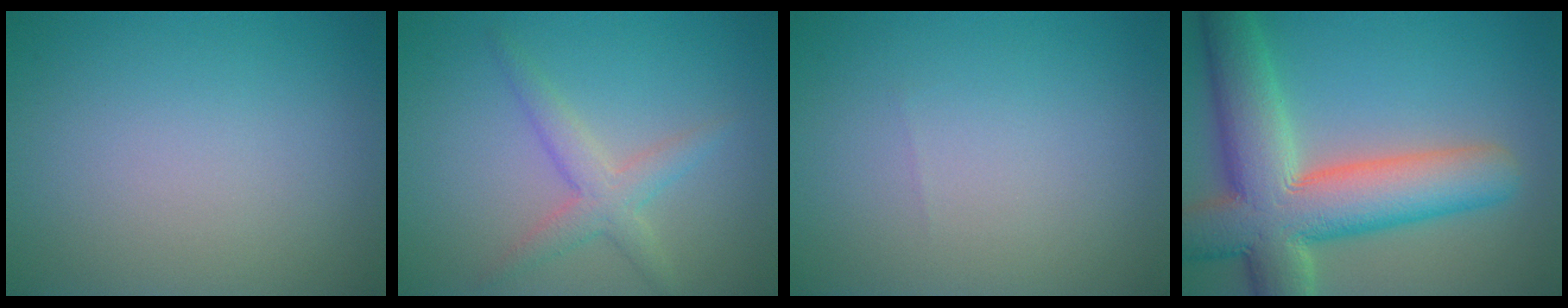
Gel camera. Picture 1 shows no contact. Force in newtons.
{"total": 2.8, "press": 2.8, "slide": 0.1}
{"total": 0.0}
{"total": 11.8, "press": 11.8, "slide": 1.0}